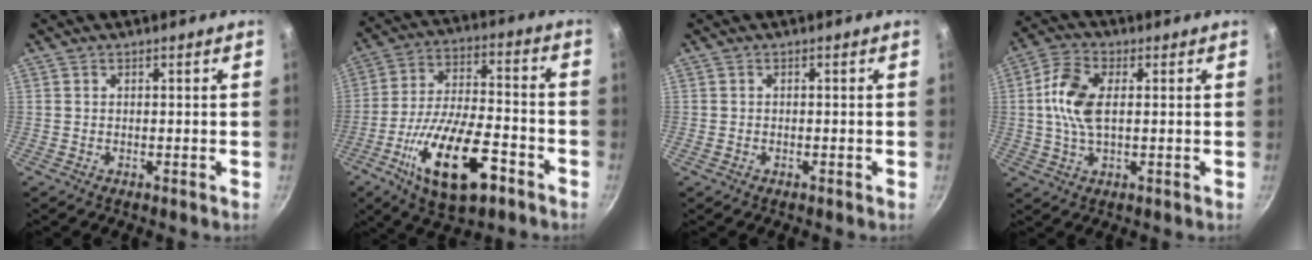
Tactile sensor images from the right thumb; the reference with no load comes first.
{"total": 19.4, "force": [-8.8, 8.0, 15.2], "torque": [-0.266, 0.032, -0.155]}
{"total": 0.6, "force": [-0.3, 0.4, 0.3], "torque": [-0.008, 0.003, -0.005]}
{"total": 9.1, "force": [1.0, 4.7, 7.7], "torque": [-0.159, 0.015, 0.013]}